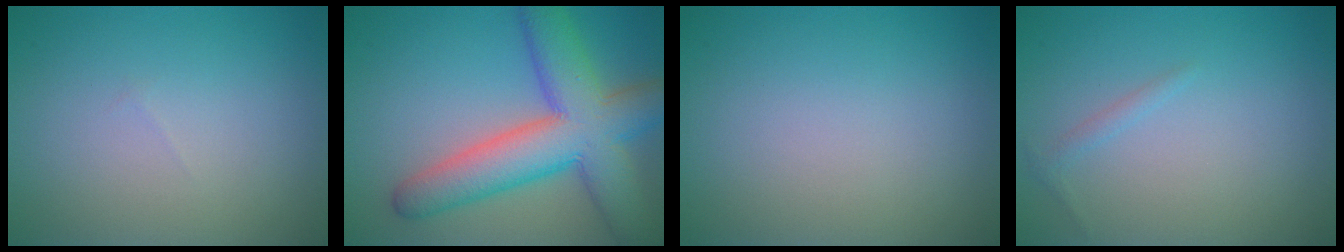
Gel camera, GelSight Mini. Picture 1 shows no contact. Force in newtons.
{"total": 9.9, "press": 9.8, "slide": 0.5}
{"total": 0.0}
{"total": 0.8, "press": 0.8, "slide": 0.0}